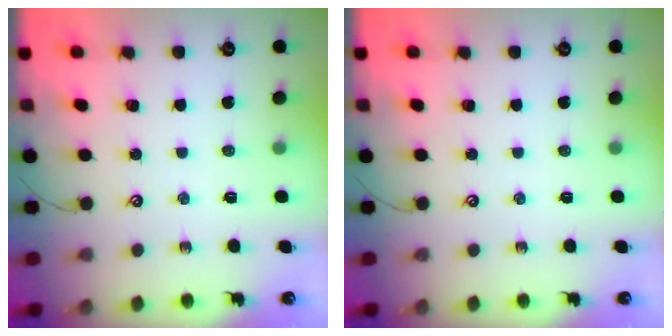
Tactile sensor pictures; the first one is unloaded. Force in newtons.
{"total": 0.0}